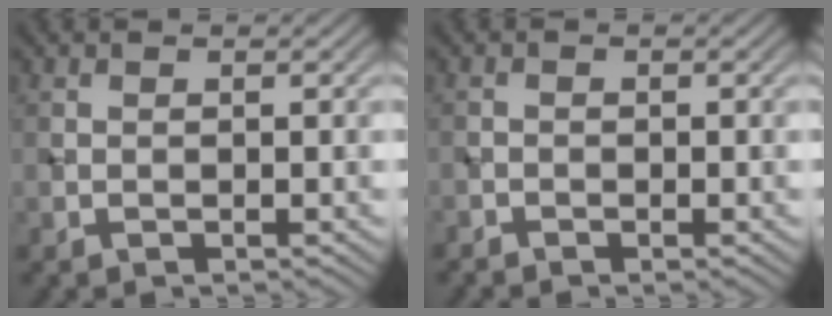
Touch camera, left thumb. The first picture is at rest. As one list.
[{"total": 1.1, "force": [-0.9, 0.5, 0.2], "torque": [-0.003, -0.002, -0.020]}]